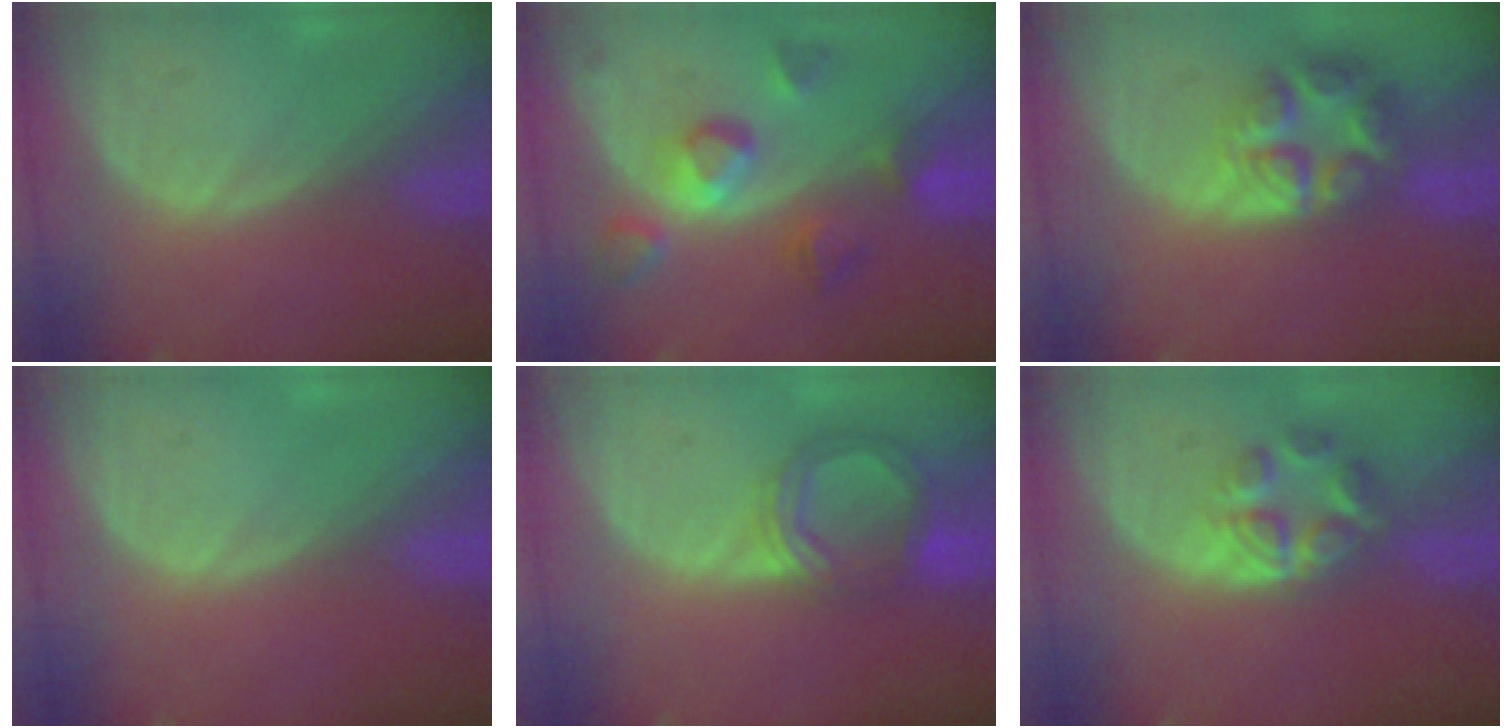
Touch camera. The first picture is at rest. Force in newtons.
{"total": 7.6, "press": 7.3, "slide": 2.0}
{"total": 8.2, "press": 7.2, "slide": 4.1}
{"total": 0.0}
{"total": 5.8, "press": 5.7, "slide": 0.6}
{"total": 5.6, "press": 5.3, "slide": 1.7}